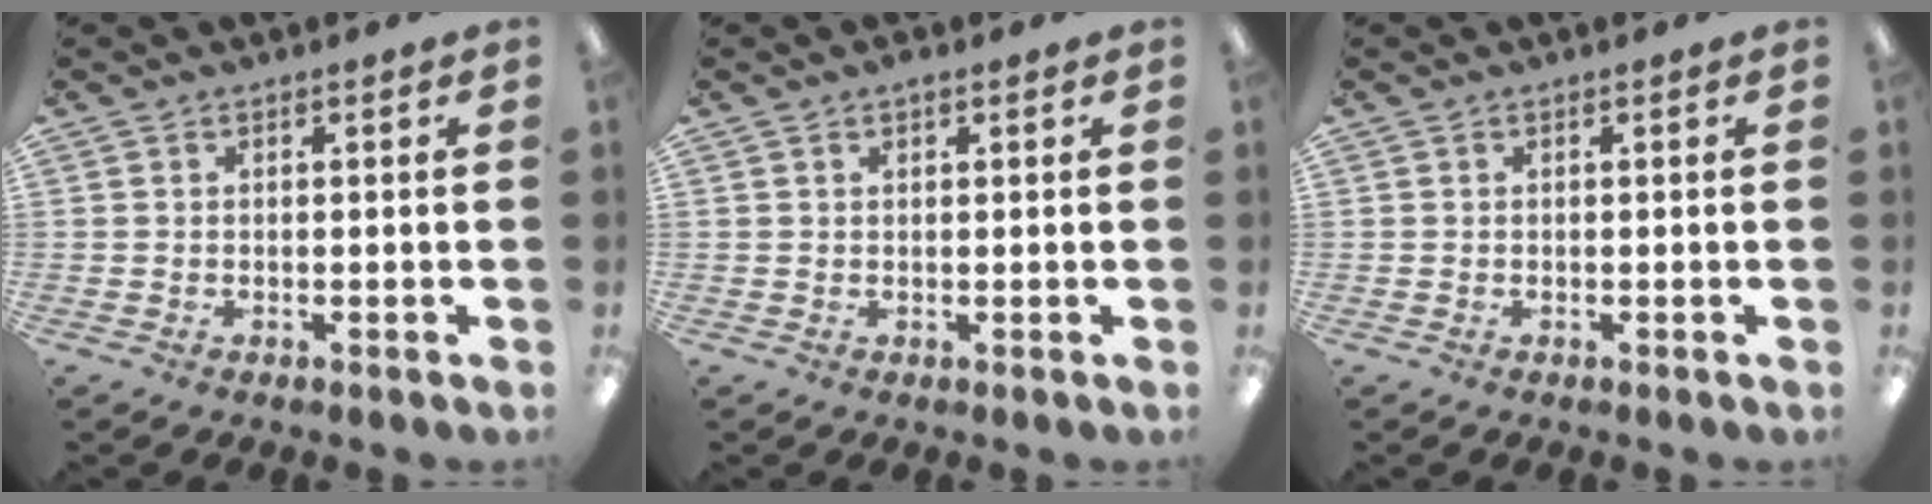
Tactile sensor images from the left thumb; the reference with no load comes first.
{"total": 1.2, "force": [0.9, 0.5, 0.7], "torque": [-0.008, -0.001, 0.013]}
{"total": 0.0}